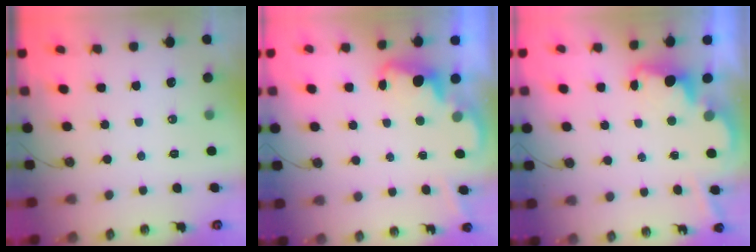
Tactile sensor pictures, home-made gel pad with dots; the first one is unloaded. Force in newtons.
{"total": 2.3, "press": 2.2, "slide": 0.5}
{"total": 3.6, "press": 3.5, "slide": 0.7}